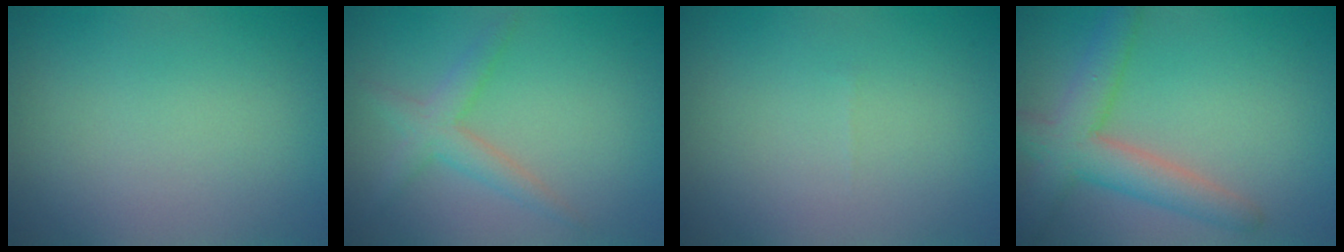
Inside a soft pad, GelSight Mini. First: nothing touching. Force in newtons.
{"total": 2.5, "press": 2.5, "slide": 0.2}
{"total": 0.0}
{"total": 5.3, "press": 5.3, "slide": 0.2}